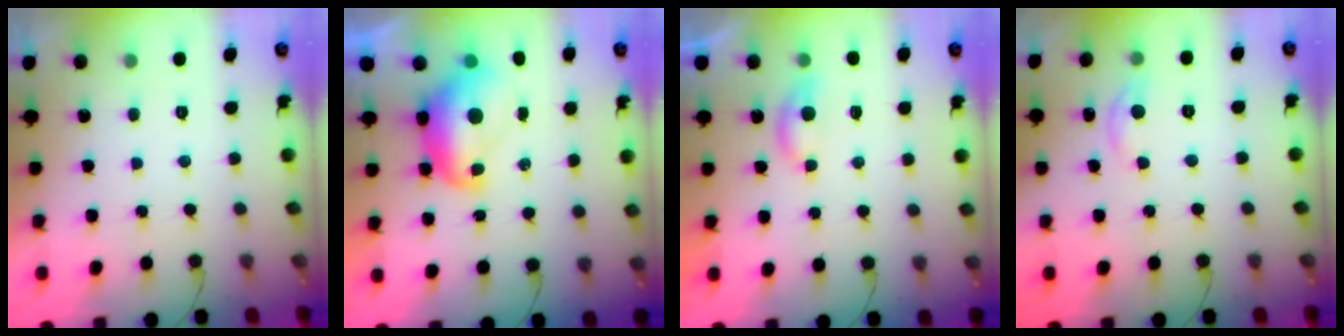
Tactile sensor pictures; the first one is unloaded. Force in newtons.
{"total": 8.7, "press": 8.6, "slide": 0.9}
{"total": 3.3, "press": 3.2, "slide": 0.3}
{"total": 5.3, "press": 5.2, "slide": 0.7}